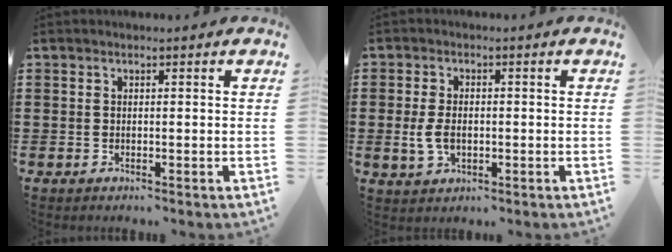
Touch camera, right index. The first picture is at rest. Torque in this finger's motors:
{"motor_torque": [0.64, 0.85, 0.07, 0.02]}